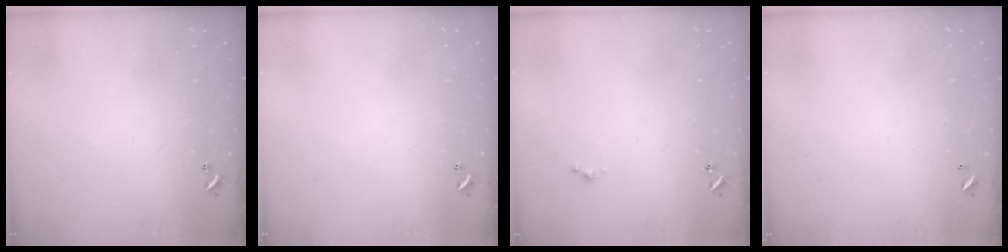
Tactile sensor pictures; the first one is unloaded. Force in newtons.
{"total": 0.0}
{"total": 0.0}
{"total": 2.9, "press": 2.9, "slide": 0.1}